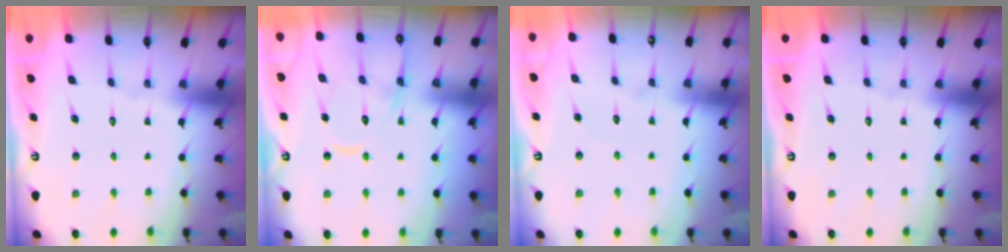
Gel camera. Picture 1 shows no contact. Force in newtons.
{"total": 12.0, "press": 12.0, "slide": 1.2}
{"total": 3.0, "press": 3.0, "slide": 0.3}
{"total": 0.0}